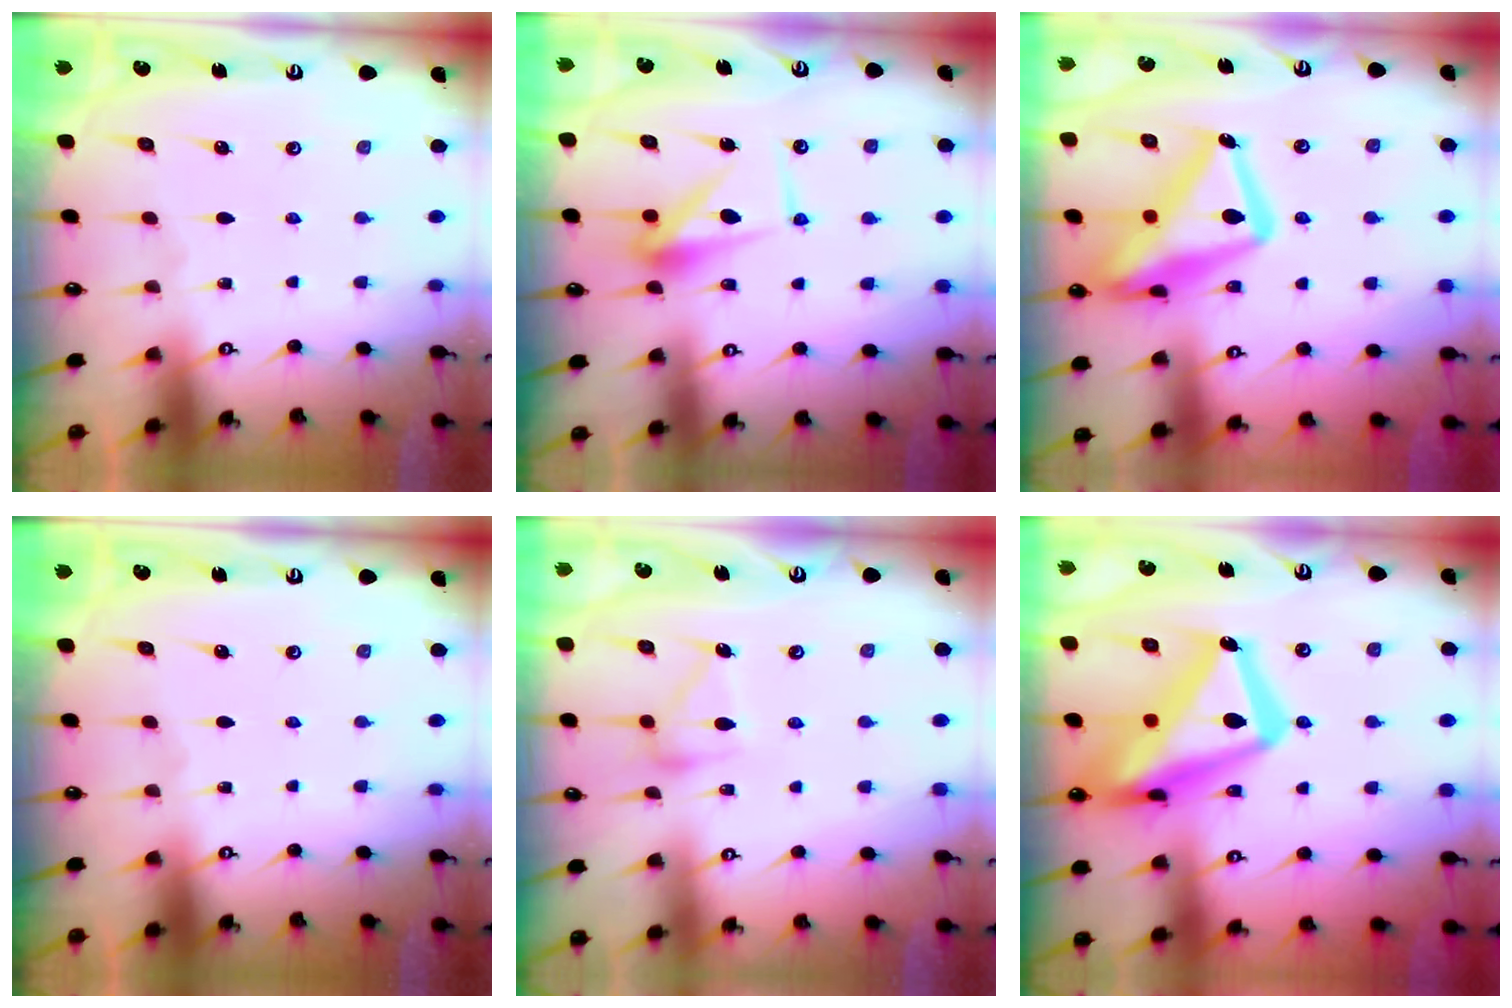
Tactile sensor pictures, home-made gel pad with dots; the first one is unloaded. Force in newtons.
{"total": 9.9, "press": 9.9, "slide": 0.2}
{"total": 21.7, "press": 21.6, "slide": 2.0}
{"total": 0.0}
{"total": 13.9, "press": 13.9, "slide": 0.5}
{"total": 21.9, "press": 21.8, "slide": 2.1}